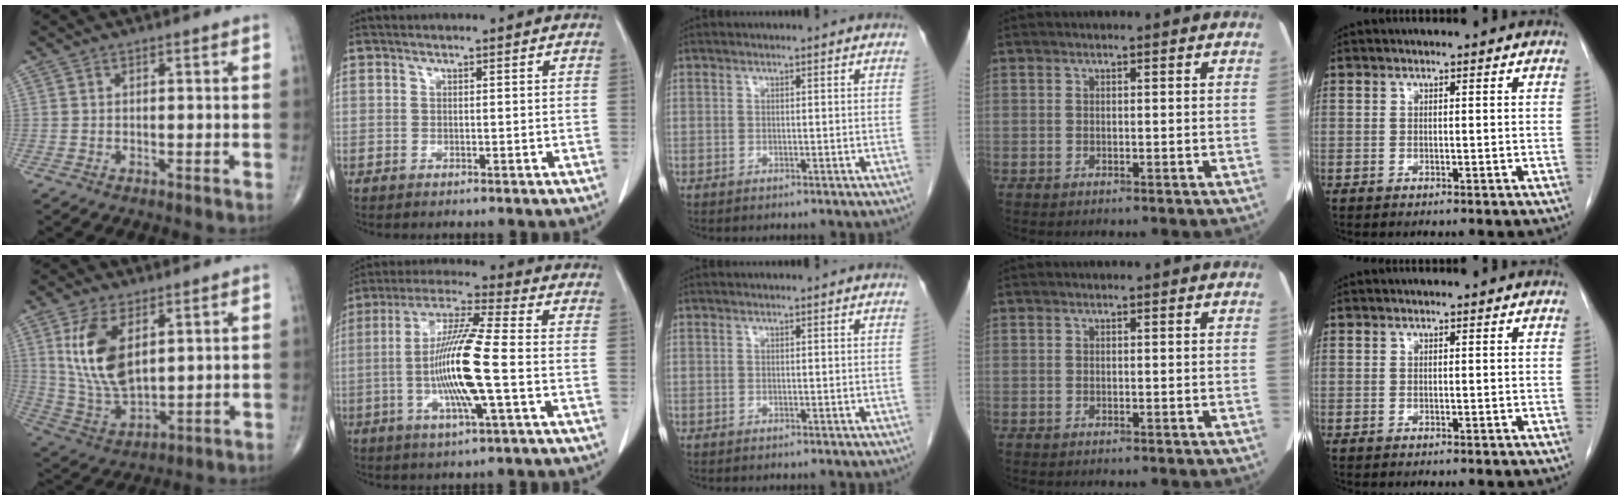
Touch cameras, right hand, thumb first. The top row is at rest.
{"thumb": {"total": 14.0, "force": [4.5, 7.2, 11.2], "torque": [-0.219, -0.021, 0.102]}, "index": {"total": 13.5, "force": [-2.4, 0.3, 13.3], "torque": [-0.261, -0.006, -0.051]}}